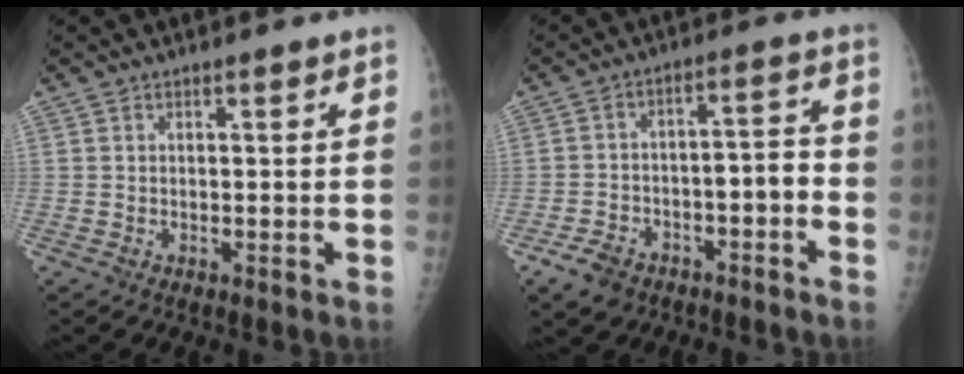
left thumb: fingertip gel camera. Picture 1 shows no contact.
{"total": 9.7, "force": [-5.5, 5.6, 5.7], "torque": [-0.072, 0.063, -0.084]}